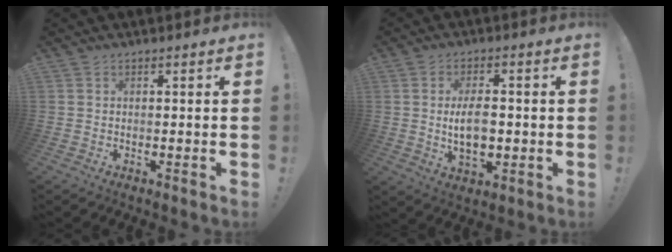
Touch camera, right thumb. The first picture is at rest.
{"total": 9.3, "force": [-0.6, 5.2, 7.7], "torque": [-0.136, -0.006, -0.014]}